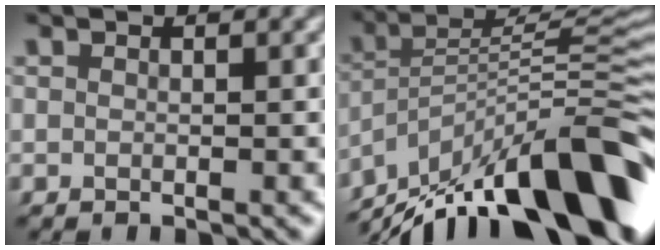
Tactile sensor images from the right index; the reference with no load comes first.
{"total": 12.7, "force": [-7.2, 5.5, 8.9], "torque": [-0.131, -0.014, -0.106]}